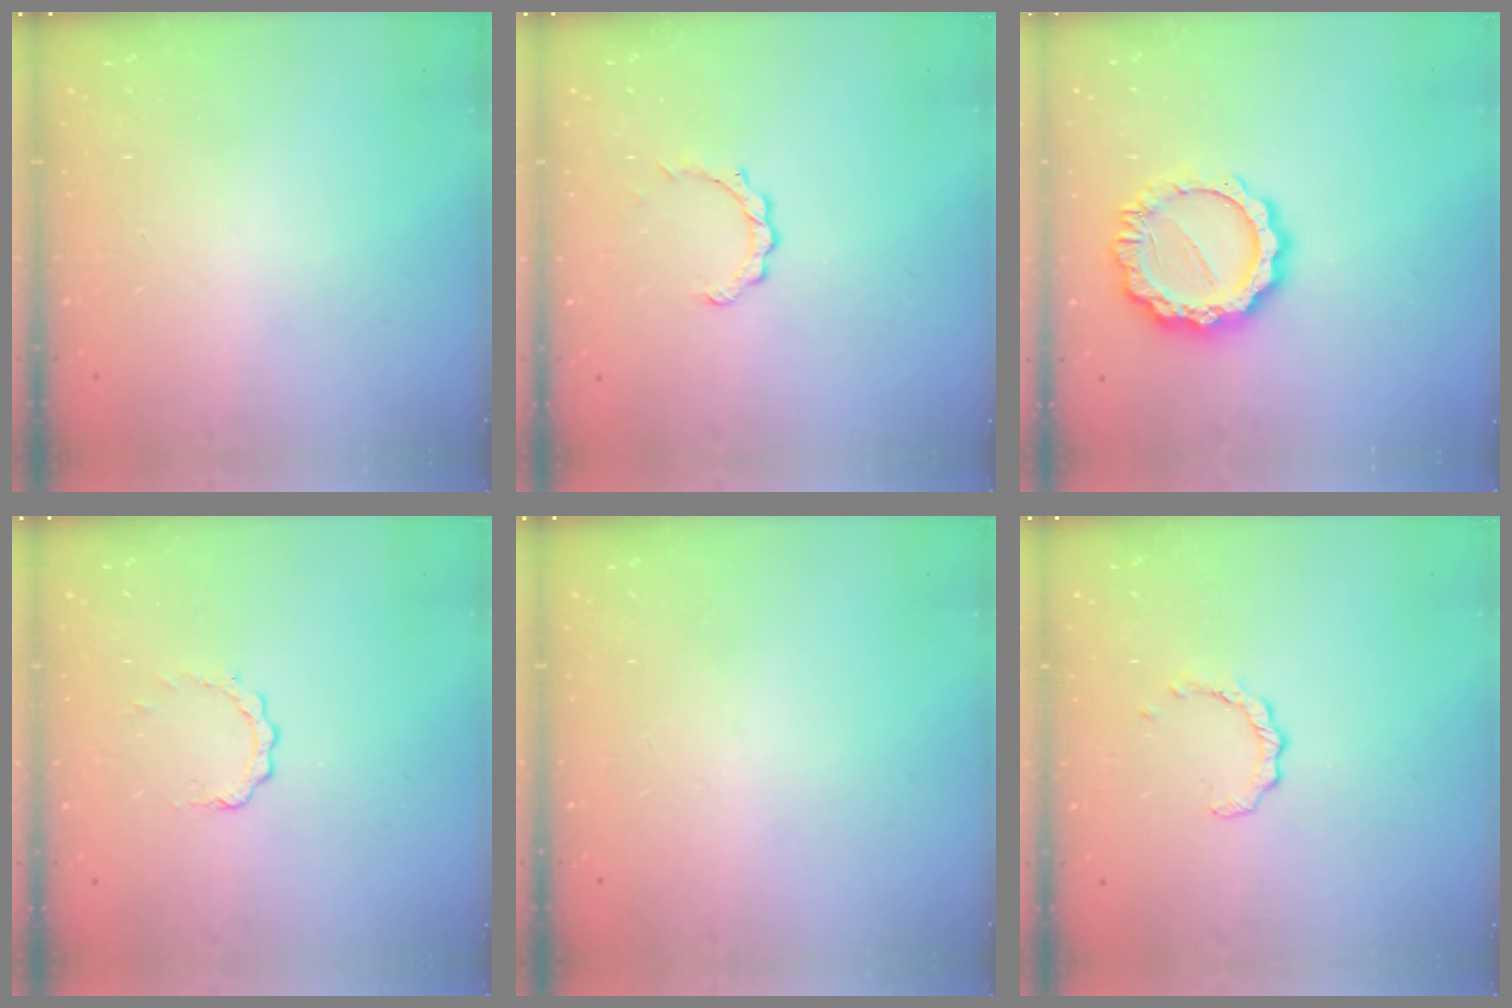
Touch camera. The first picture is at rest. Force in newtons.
{"total": 3.6, "press": 3.6, "slide": 0.3}
{"total": 12.2, "press": 12.1, "slide": 0.7}
{"total": 2.8, "press": 2.8, "slide": 0.3}
{"total": 0.0}
{"total": 2.4, "press": 2.4, "slide": 0.4}